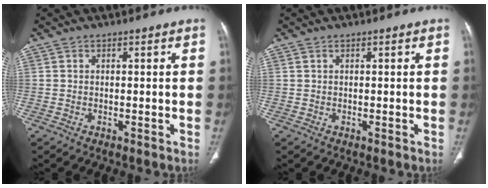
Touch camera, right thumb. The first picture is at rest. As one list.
[{"total": 0.0}]